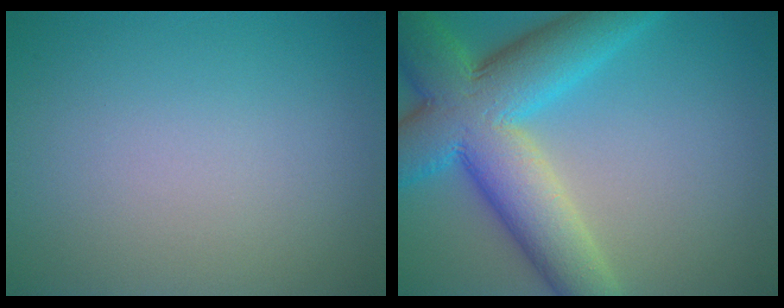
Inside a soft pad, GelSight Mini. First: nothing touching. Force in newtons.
{"total": 11.6, "press": 11.6, "slide": 0.3}